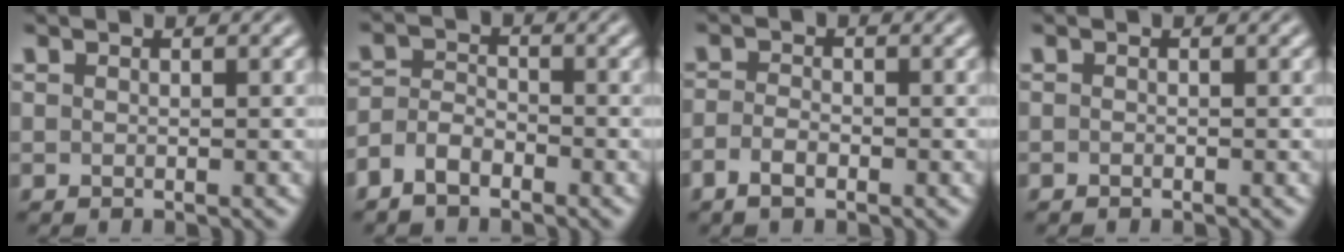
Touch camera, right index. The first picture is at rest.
{"total": 3.9, "force": [-2.7, 2.5, 1.4], "torque": [-0.026, -0.013, -0.044]}
{"total": 1.8, "force": [-1.6, 0.4, 0.8], "torque": [-0.017, -0.010, -0.024]}
{"total": 0.6, "force": [-0.5, -0.4, -0.1], "torque": [0.003, -0.006, -0.006]}